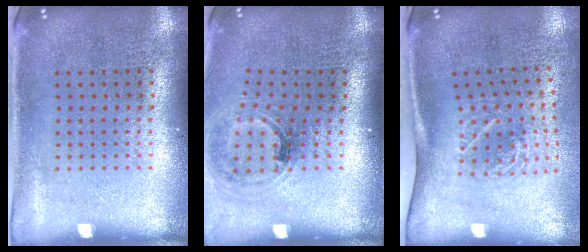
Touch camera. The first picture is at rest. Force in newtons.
{"total": 1.1, "press": 1.1, "slide": 0.3}
{"total": 1.8, "press": 1.3, "slide": 1.3}